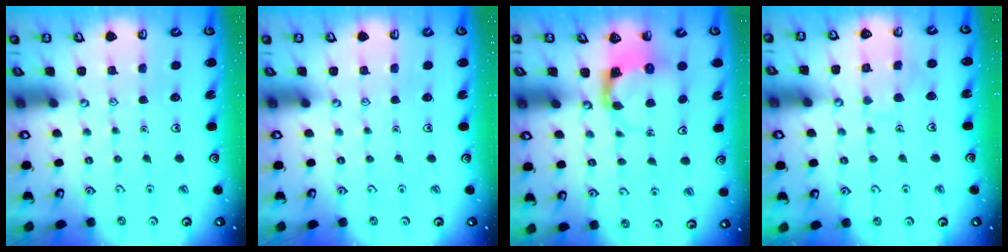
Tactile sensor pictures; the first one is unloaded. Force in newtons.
{"total": 0.0}
{"total": 3.8, "press": 3.7, "slide": 0.7}
{"total": 6.2, "press": 6.2, "slide": 0.6}